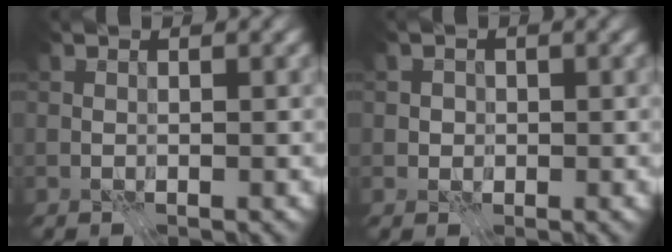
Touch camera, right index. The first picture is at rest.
{"total": 1.2, "force": [-0.3, 1.1, 0.2], "torque": [0.003, -0.002, 0.001]}